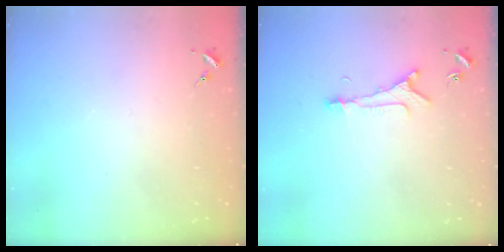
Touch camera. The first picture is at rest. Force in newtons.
{"total": 6.1, "press": 6.0, "slide": 0.6}